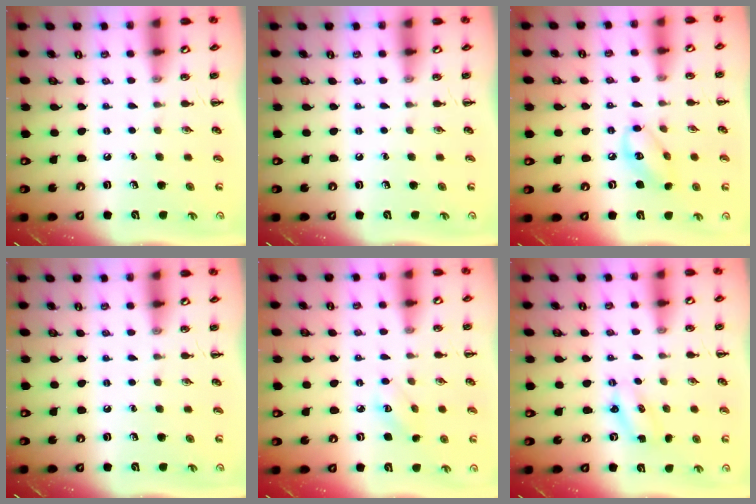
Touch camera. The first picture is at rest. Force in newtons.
{"total": 0.0}
{"total": 7.4, "press": 7.3, "slide": 1.2}
{"total": 0.0}
{"total": 3.6, "press": 3.5, "slide": 1.1}
{"total": 2.1, "press": 2.1, "slide": 0.6}